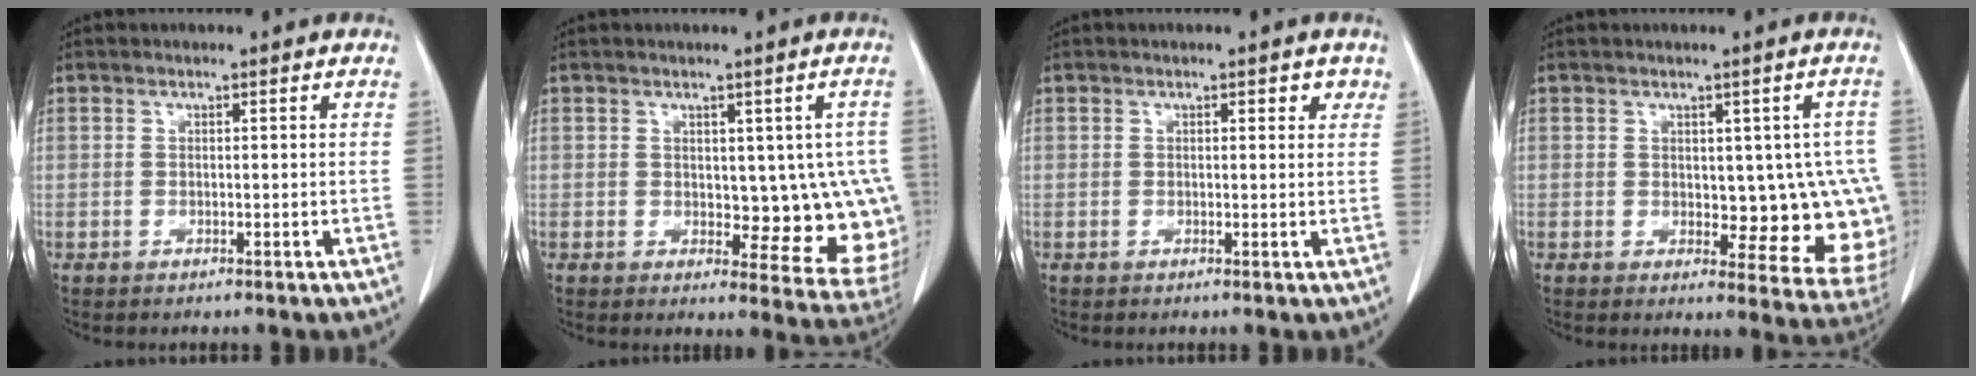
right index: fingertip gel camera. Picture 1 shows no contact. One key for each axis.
{"total": 10.4, "fx": 0.3, "fy": 5.0, "fz": 9.1, "tx": -0.079, "ty": -0.003, "tz": 0.012}
{"total": 1.7, "fx": 0.9, "fy": 0.9, "fz": 1.1, "tx": -0.002, "ty": 0.000, "tz": 0.006}
{"total": 10.8, "fx": 0.0, "fy": 5.0, "fz": 9.6, "tx": -0.086, "ty": 0.000, "tz": 0.009}